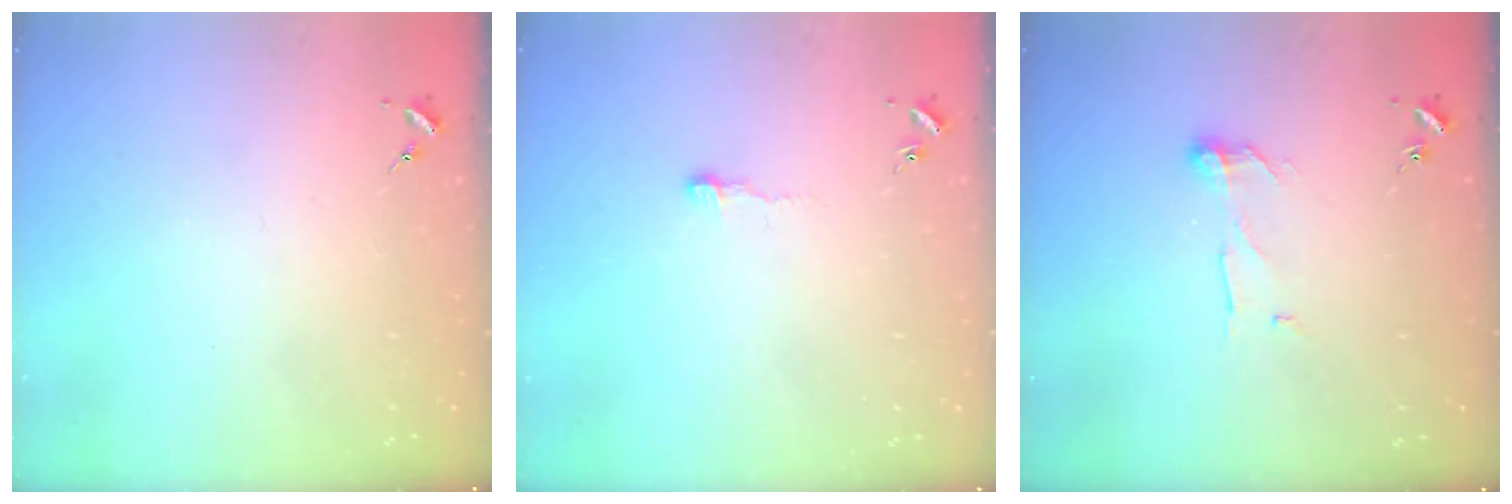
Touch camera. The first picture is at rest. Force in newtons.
{"total": 3.4, "press": 3.3, "slide": 0.2}
{"total": 7.5, "press": 7.5, "slide": 0.2}